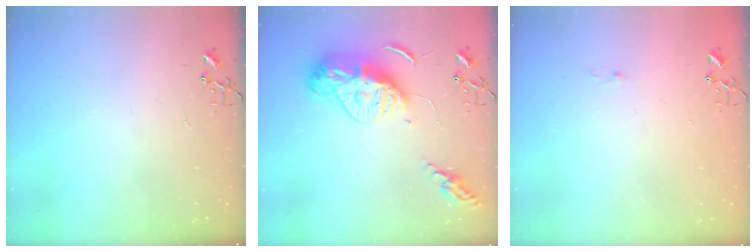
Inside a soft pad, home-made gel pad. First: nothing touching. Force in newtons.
{"total": 14.4, "press": 14.3, "slide": 1.3}
{"total": 2.6, "press": 2.6, "slide": 0.4}